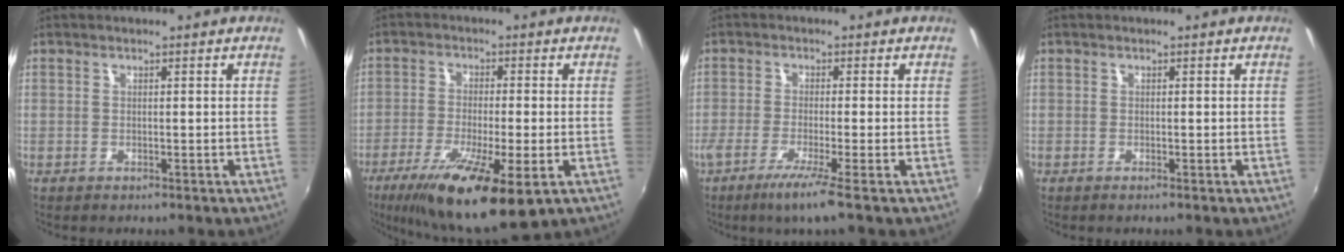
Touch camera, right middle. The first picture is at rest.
{"total": 14.5, "force": [-7.5, 2.9, 12.1], "torque": [-0.237, -0.045, -0.127]}
{"total": 5.6, "force": [-3.5, -1.0, 4.3], "torque": [-0.099, -0.020, -0.068]}
{"total": 0.0}